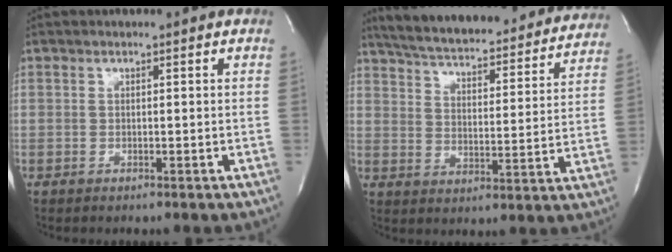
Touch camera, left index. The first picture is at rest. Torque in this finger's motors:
{"motor_torque": [0.72, -1.02, 0.31, 0.14]}